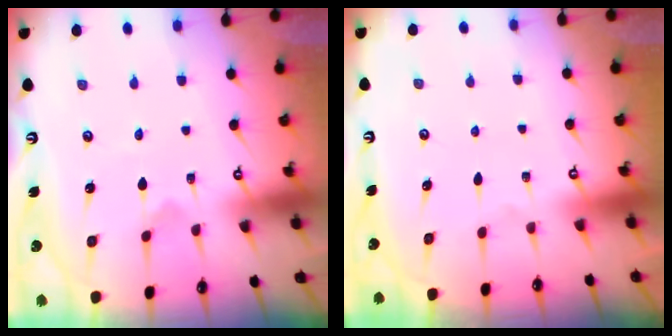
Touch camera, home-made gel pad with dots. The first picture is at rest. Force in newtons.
{"total": 0.0}